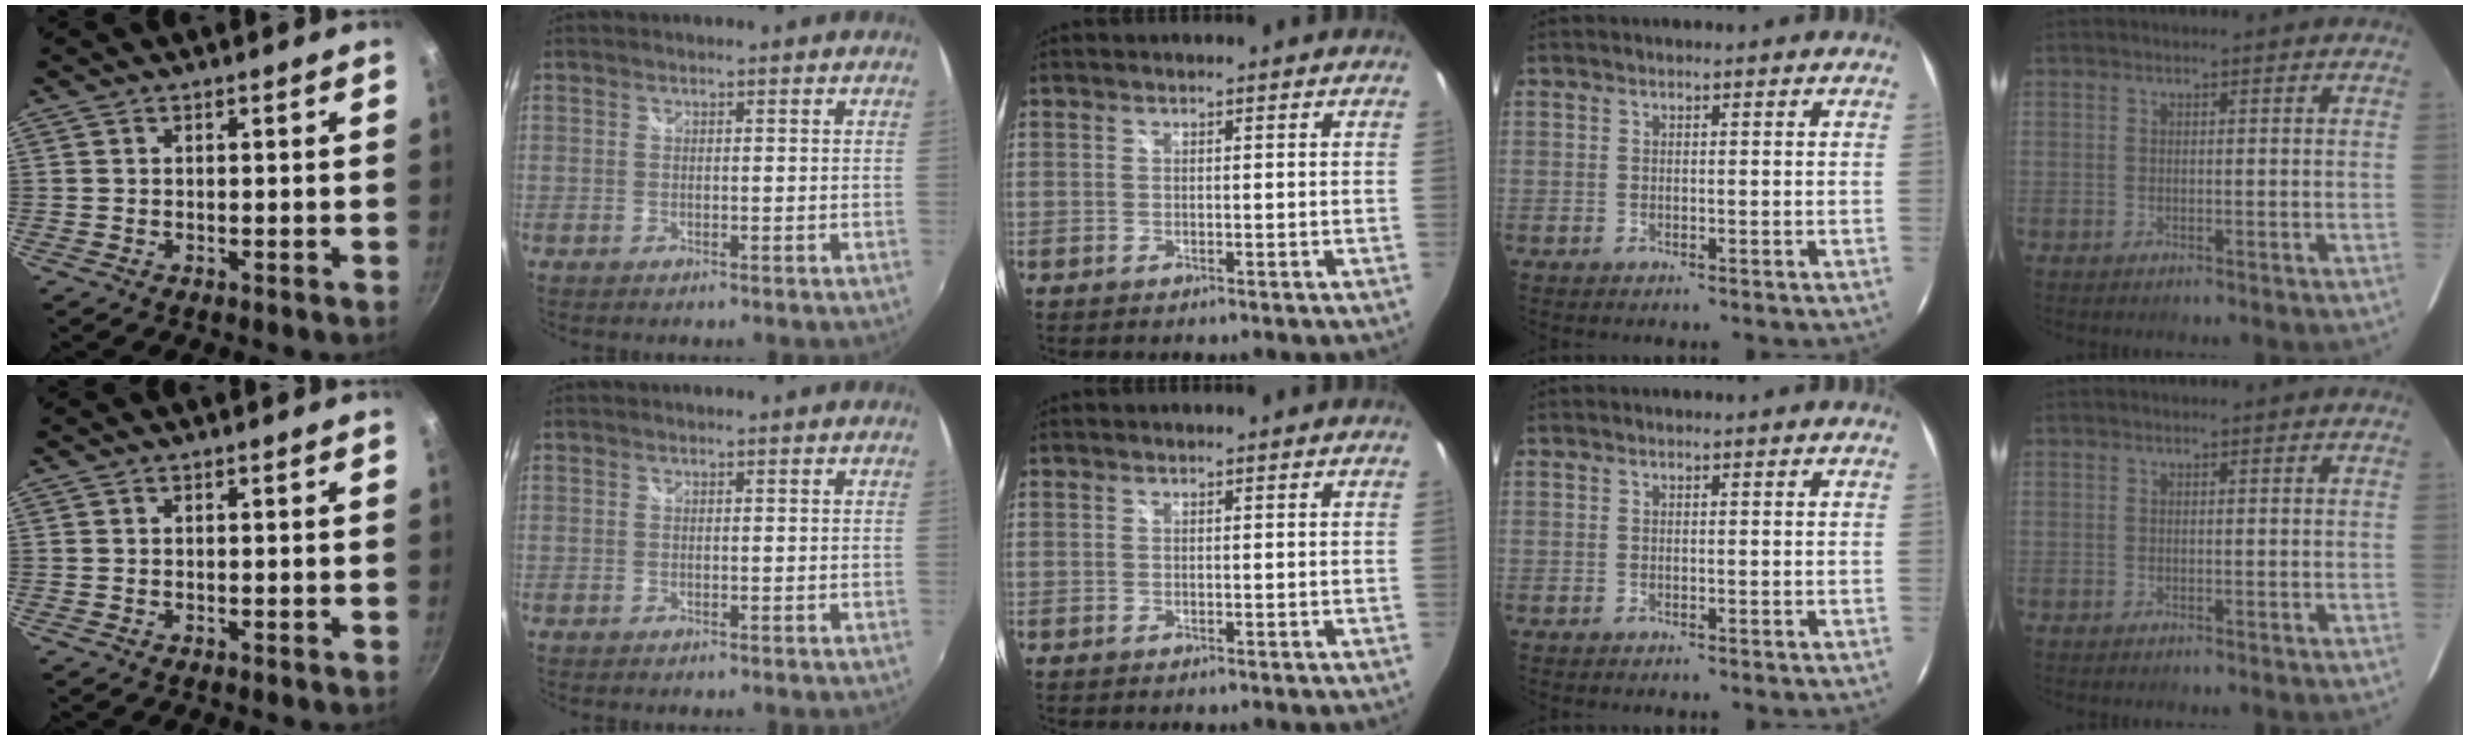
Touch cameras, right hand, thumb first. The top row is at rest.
{}